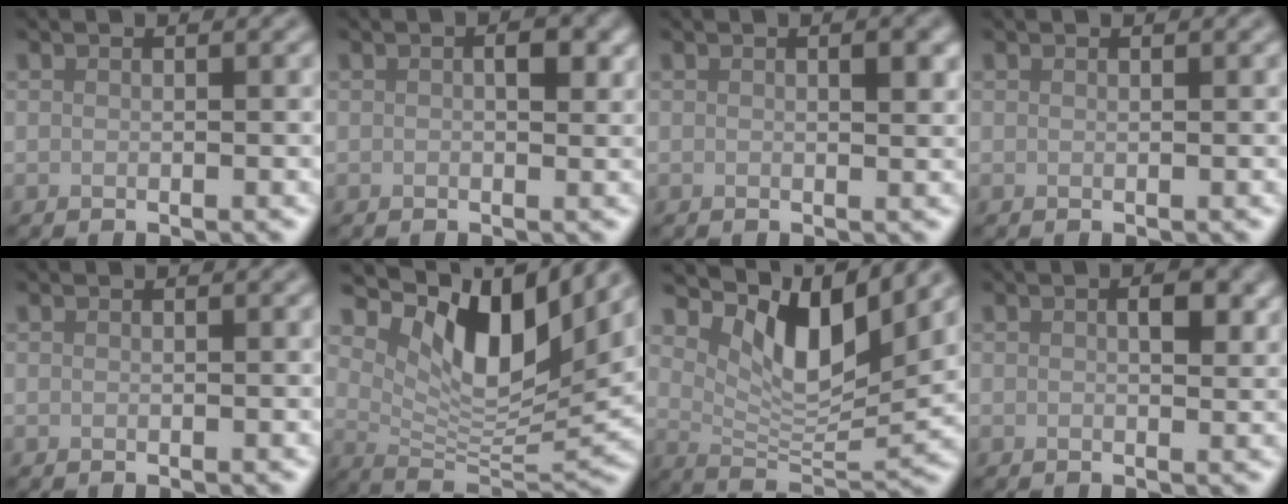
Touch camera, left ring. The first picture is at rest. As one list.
[{"total": 2.0, "force": [0.5, 1.0, 1.7], "torque": [-0.018, 0.000, 0.006]}, {"total": 1.4, "force": [0.4, 0.5, 1.2], "torque": [-0.014, -0.003, 0.007]}, {"total": 0.0}, {"total": 0.0}, {"total": 10.0, "force": [5.5, 4.1, 7.2], "torque": [-0.119, -0.007, 0.102]}, {"total": 8.3, "force": [4.5, 3.4, 6.2], "torque": [-0.105, -0.007, 0.080]}, {"total": 2.3, "force": [0.7, 1.2, 1.9], "torque": [-0.022, -0.002, 0.009]}]